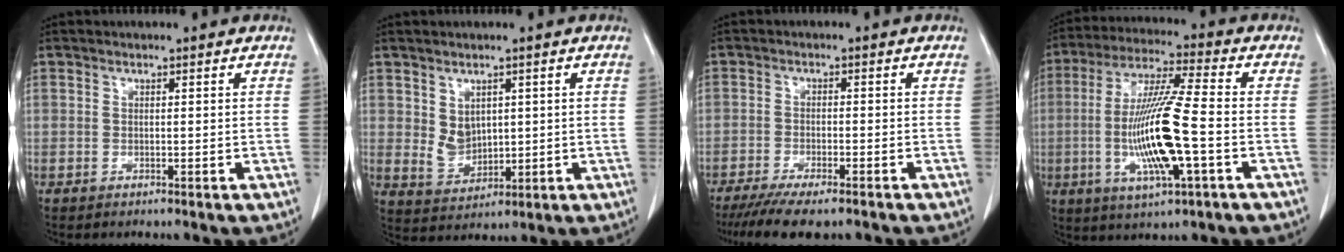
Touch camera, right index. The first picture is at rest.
{"total": 4.6, "force": [1.2, 3.5, 2.7], "torque": [-0.057, -0.002, 0.039]}
{"total": 10.2, "force": [-8.1, 1.8, 5.9], "torque": [-0.083, -0.017, -0.122]}
{"total": 14.5, "force": [-2.8, 1.0, 14.2], "torque": [-0.281, -0.009, -0.053]}